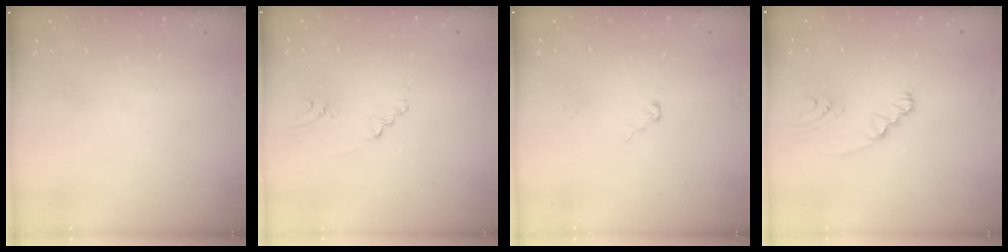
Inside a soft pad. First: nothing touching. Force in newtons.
{"total": 2.0, "press": 1.6, "slide": 1.2}
{"total": 3.8, "press": 3.8, "slide": 0.4}
{"total": 2.6, "press": 2.1, "slide": 1.5}